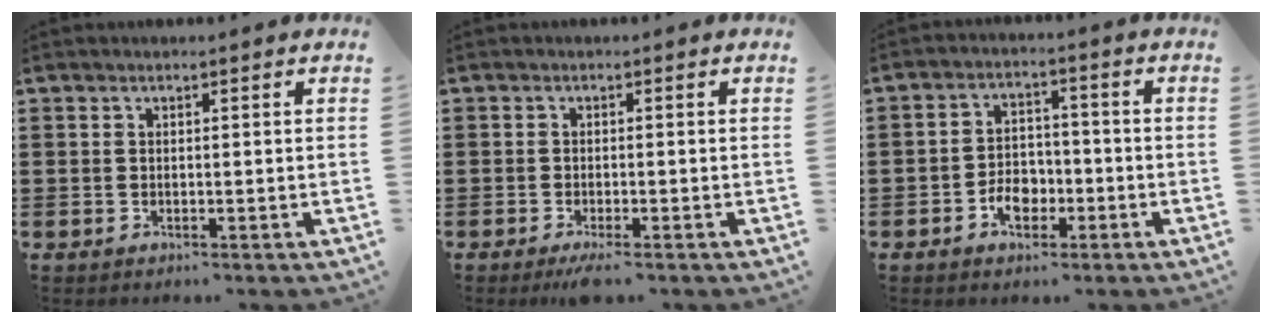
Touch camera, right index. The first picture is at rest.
{"total": 1.6, "force": [-1.2, 0.0, 1.0], "torque": [-0.022, -0.003, -0.024]}
{"total": 4.7, "force": [-2.2, 3.1, 2.9], "torque": [-0.042, 0.004, -0.039]}